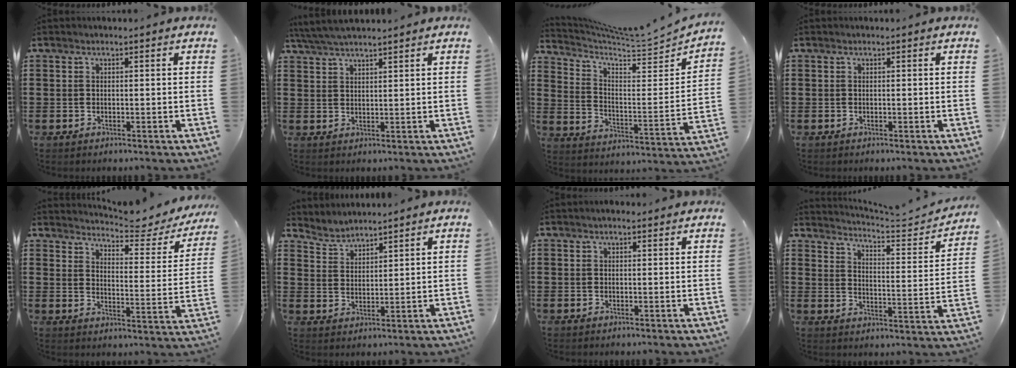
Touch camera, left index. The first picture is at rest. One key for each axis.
{"total": 4.0, "fx": 3.7, "fy": 0.0, "fz": 1.6, "tx": -0.041, "ty": -0.006, "tz": 0.069}
{"total": 5.0, "fx": 4.5, "fy": 0.2, "fz": 2.1, "tx": -0.064, "ty": -0.046, "tz": 0.070}
{"total": 0.0}
{"total": 5.0, "fx": 4.6, "fy": 0.2, "fz": 1.9, "tx": -0.037, "ty": -0.043, "tz": 0.069}
{"total": 3.1, "fx": 3.0, "fy": 0.4, "fz": -0.4, "tx": -0.005, "ty": -0.010, "tz": 0.056}
{"total": 0.8, "fx": 0.6, "fy": 0.3, "fz": 0.5, "tx": -0.010, "ty": 0.004, "tz": 0.010}
{"total": 3.4, "fx": 3.2, "fy": -0.2, "fz": 1.0, "tx": -0.033, "ty": -0.031, "tz": 0.044}